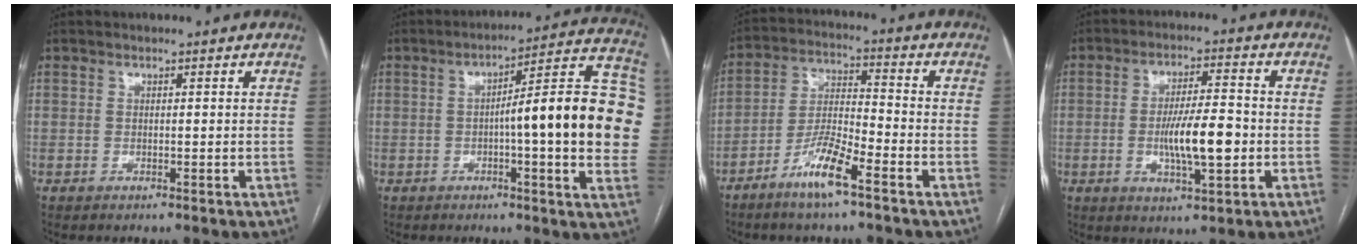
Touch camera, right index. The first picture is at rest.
{"total": 20.5, "force": [-0.3, 2.7, 20.3], "torque": [-0.205, 0.042, 0.000]}
{"total": 8.7, "force": [-5.6, 1.0, 6.6], "torque": [-0.139, -0.006, -0.115]}
{"total": 9.4, "force": [-1.7, 1.9, 9.0], "torque": [-0.163, 0.000, -0.027]}